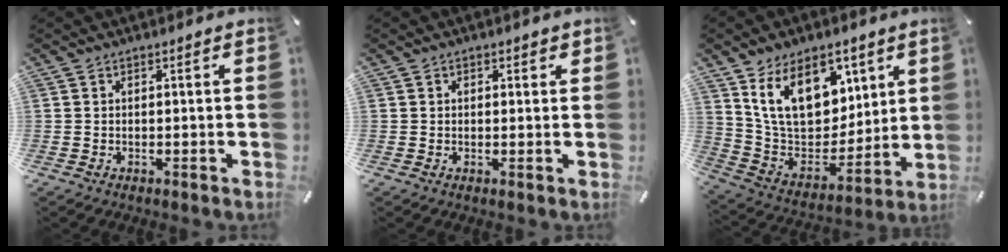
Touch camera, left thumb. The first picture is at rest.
{"total": 1.0, "force": [0.4, 0.8, 0.4], "torque": [0.000, 0.002, 0.004]}
{"total": 18.4, "force": [9.4, 12.2, 10.1], "torque": [-0.173, -0.045, 0.175]}